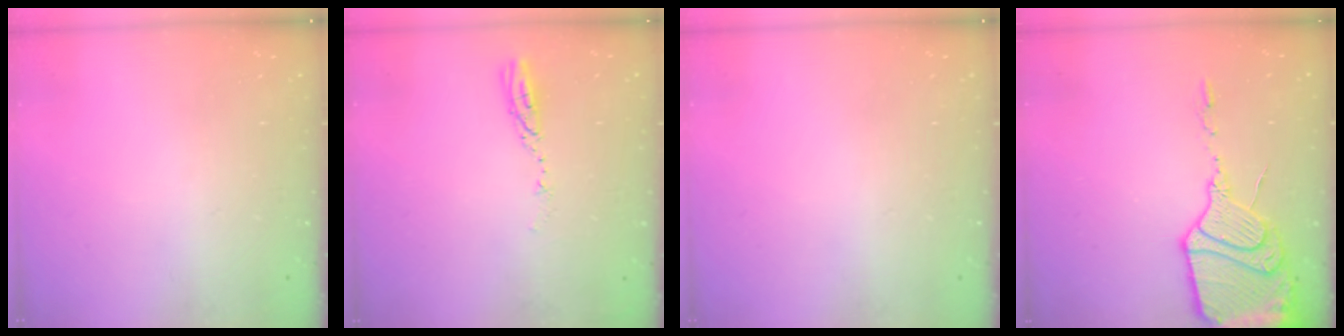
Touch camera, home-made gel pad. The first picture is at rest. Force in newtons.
{"total": 4.0, "press": 3.9, "slide": 0.5}
{"total": 0.0}
{"total": 19.2, "press": 19.1, "slide": 1.6}